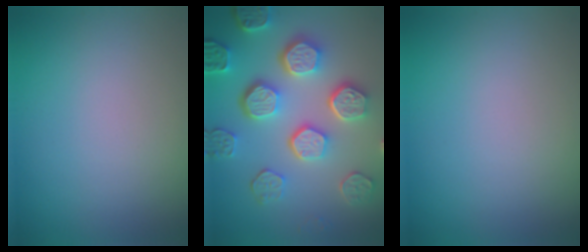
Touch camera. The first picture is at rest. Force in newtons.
{"total": 7.6, "press": 5.9, "slide": 4.8}
{"total": 0.0}